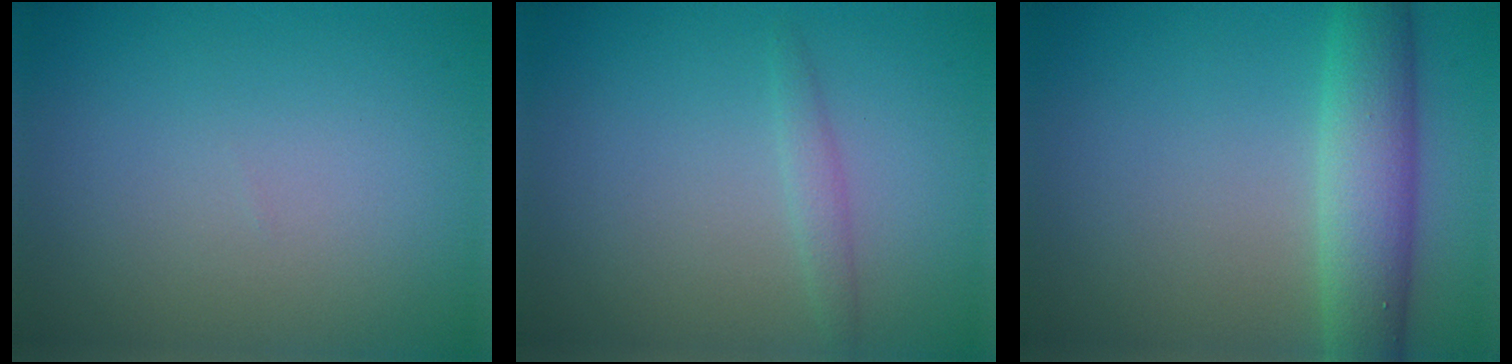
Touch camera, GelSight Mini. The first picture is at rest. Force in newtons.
{"total": 1.2, "press": 1.2, "slide": 0.1}
{"total": 5.2, "press": 5.2, "slide": 0.3}